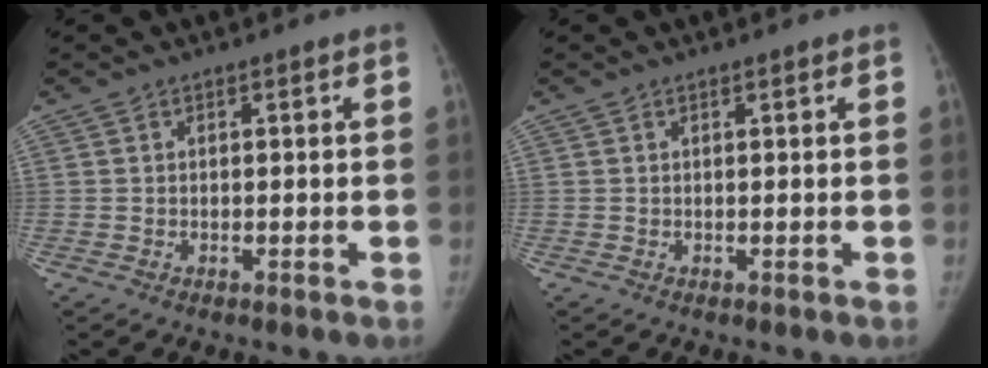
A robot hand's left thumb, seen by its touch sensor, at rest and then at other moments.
{"total": 0.0}